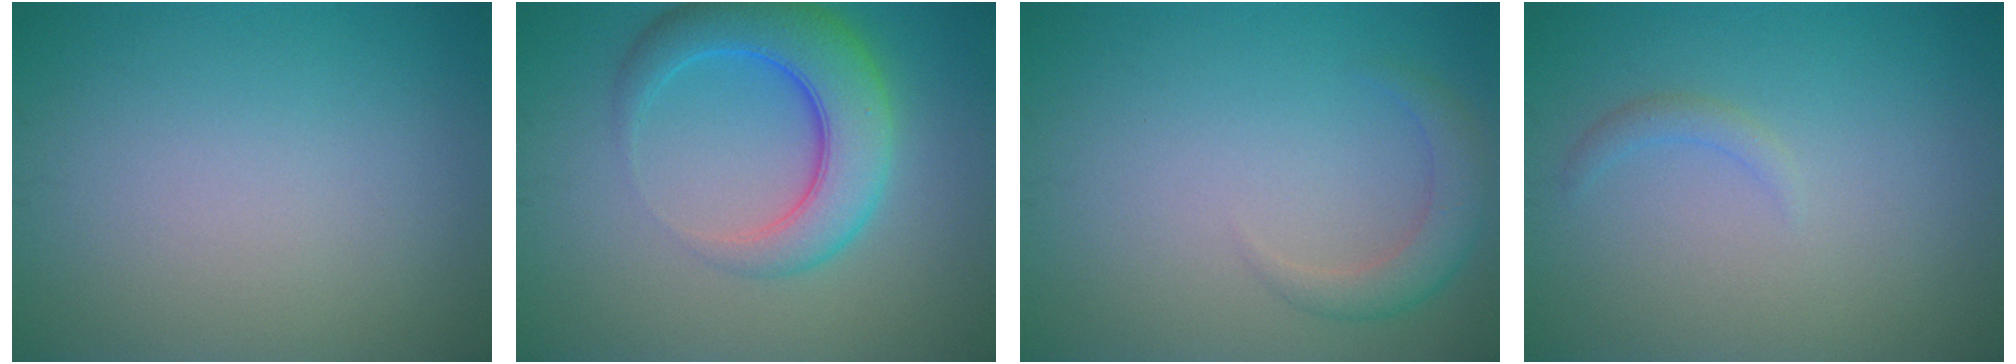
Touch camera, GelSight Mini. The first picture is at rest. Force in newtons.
{"total": 6.7, "press": 6.7, "slide": 0.3}
{"total": 2.4, "press": 2.4, "slide": 0.4}
{"total": 1.0, "press": 1.0, "slide": 0.2}